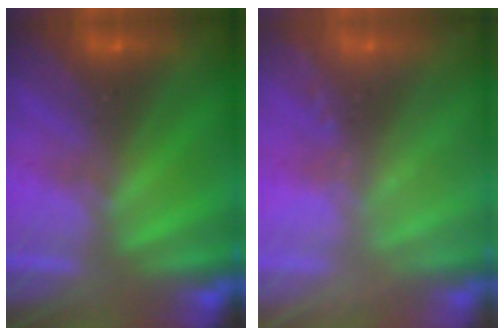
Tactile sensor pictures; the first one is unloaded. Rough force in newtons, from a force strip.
{"total": 2.4}